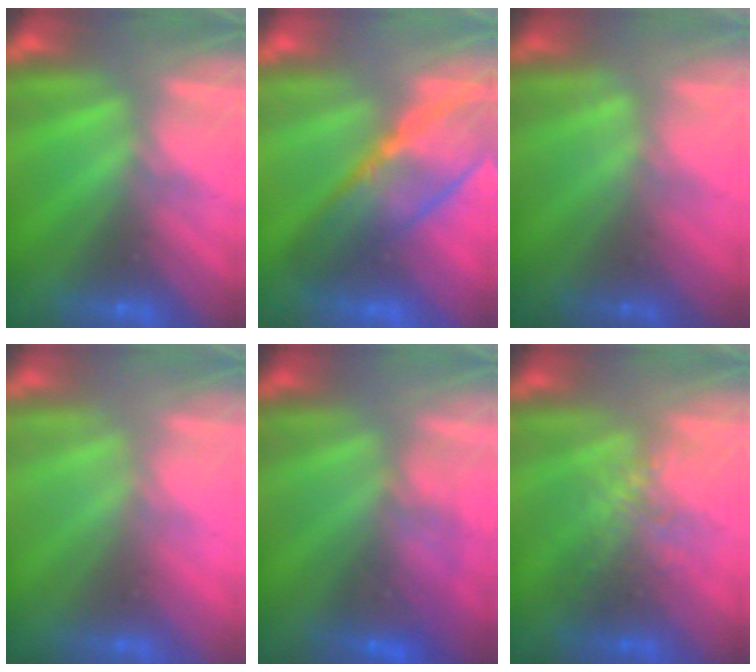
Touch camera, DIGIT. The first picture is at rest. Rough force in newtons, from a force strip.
{"total": 7.2}
{"total": 1.3}
{"total": 2.5}
{"total": 4.3}
{"total": 2.5}